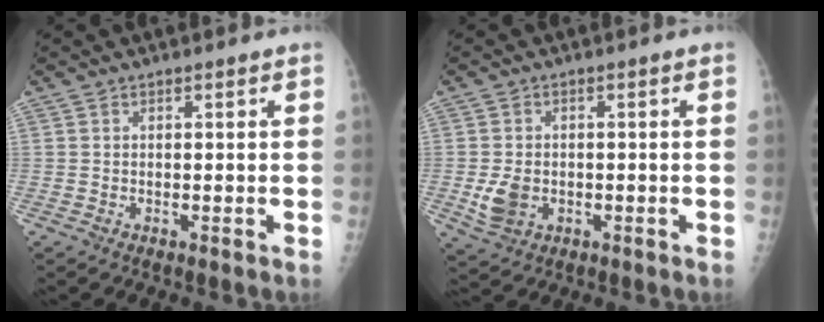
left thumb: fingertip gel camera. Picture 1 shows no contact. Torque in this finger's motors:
{"motor_torque": [-0.03, 0.06, 0.39, 0.14, 0.04]}